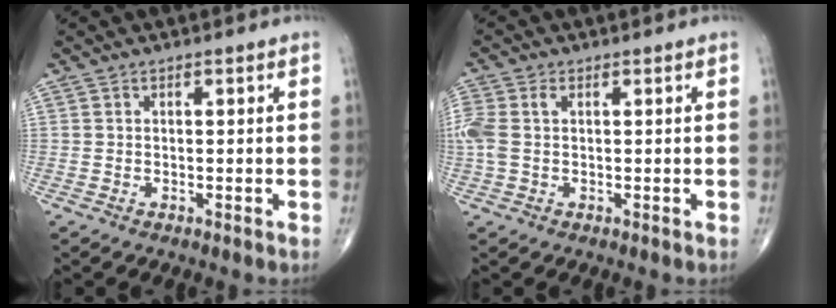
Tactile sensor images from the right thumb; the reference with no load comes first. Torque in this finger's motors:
{"motor_torque": [0.11, 0.11, 0.52, 0.26, 0.07]}